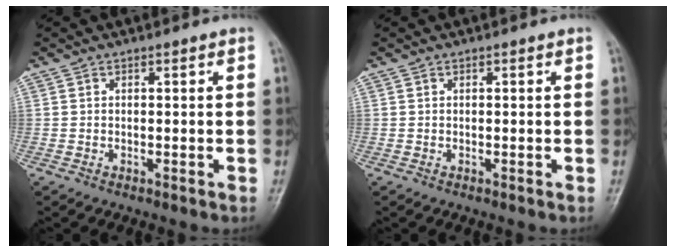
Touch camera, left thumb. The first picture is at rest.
{"total": 0.0}